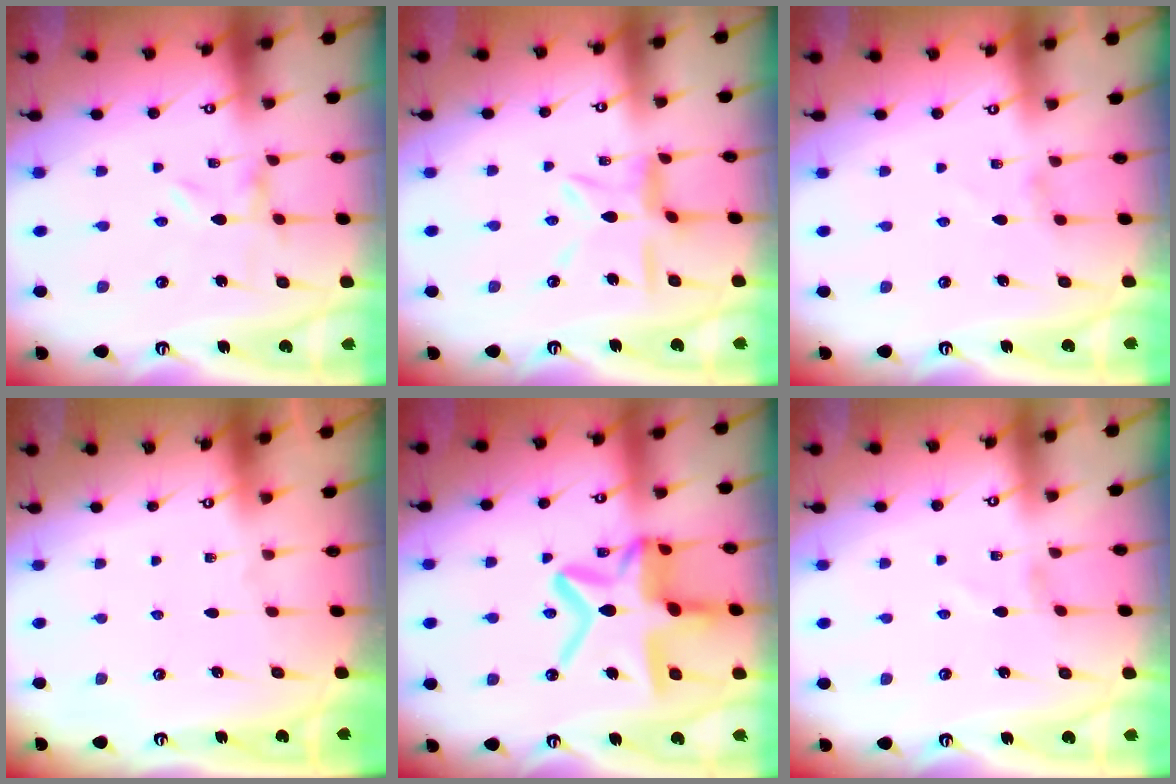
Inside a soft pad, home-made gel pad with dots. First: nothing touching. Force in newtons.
{"total": 9.4, "press": 9.4, "slide": 0.9}
{"total": 1.2, "press": 1.1, "slide": 0.3}
{"total": 0.0}
{"total": 19.4, "press": 19.4, "slide": 1.8}
{"total": 1.3, "press": 1.3, "slide": 0.1}